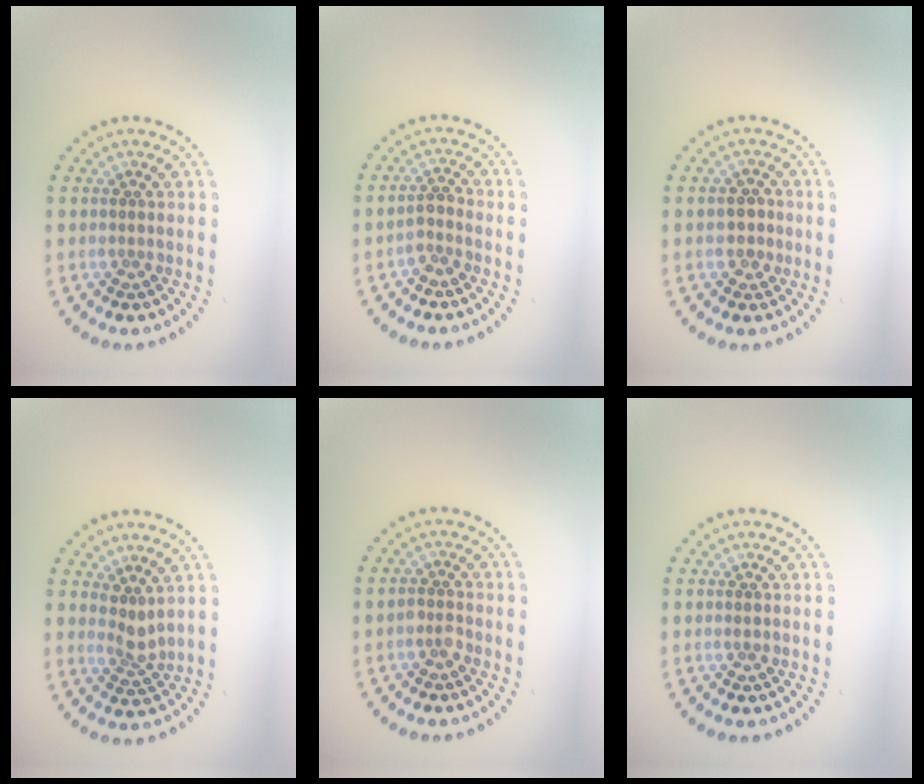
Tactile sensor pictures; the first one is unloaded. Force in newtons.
{"total": 1.7, "press": 1.3, "slide": 1.1}
{"total": 1.3, "press": 1.3, "slide": 0.5}
{"total": 1.9, "press": 1.4, "slide": 1.2}
{"total": 1.2, "press": 1.1, "slide": 0.5}
{"total": 0.8, "press": 0.7, "slide": 0.3}